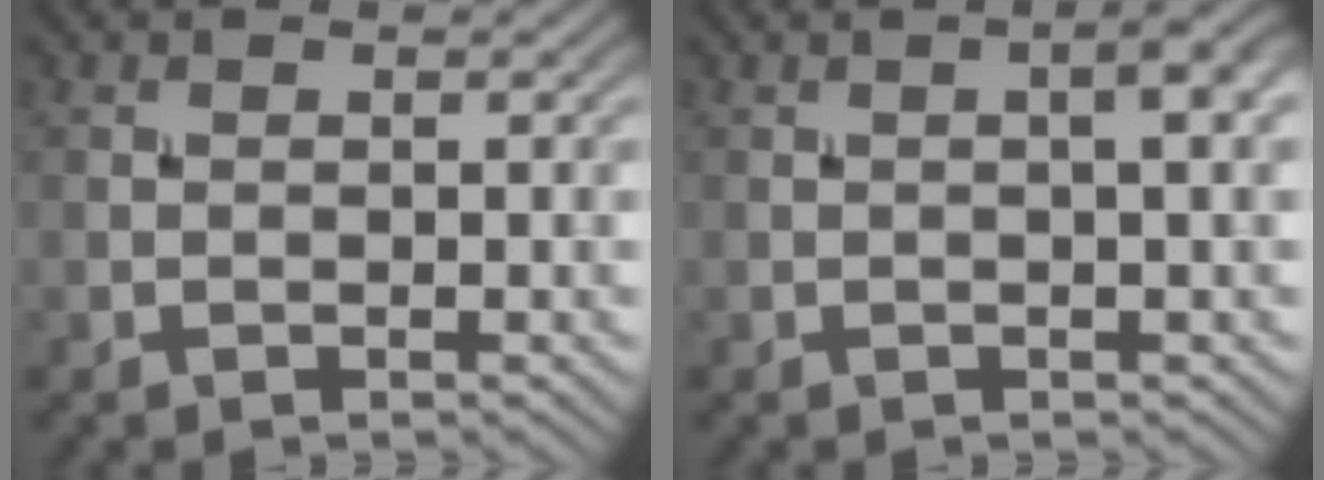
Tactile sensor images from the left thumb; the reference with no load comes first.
{"total": 3.0, "force": [0.4, 0.4, 3.0], "torque": [-0.044, 0.010, 0.005]}